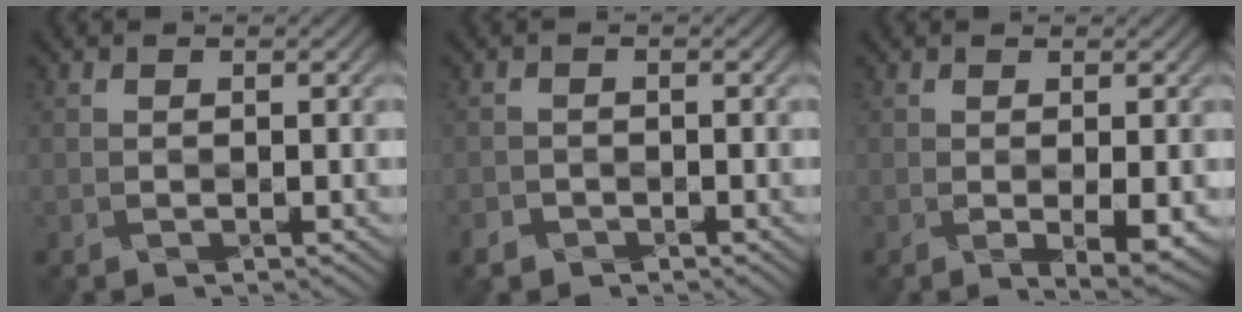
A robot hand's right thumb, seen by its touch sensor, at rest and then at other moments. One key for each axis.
{"total": 1.5, "fx": -1.4, "fy": 0.5, "fz": -0.4, "tx": 0.001, "ty": -0.009, "tz": -0.021}
{"total": 2.8, "fx": -0.3, "fy": 0.6, "fz": 2.7, "tx": -0.049, "ty": -0.006, "tz": 0.004}